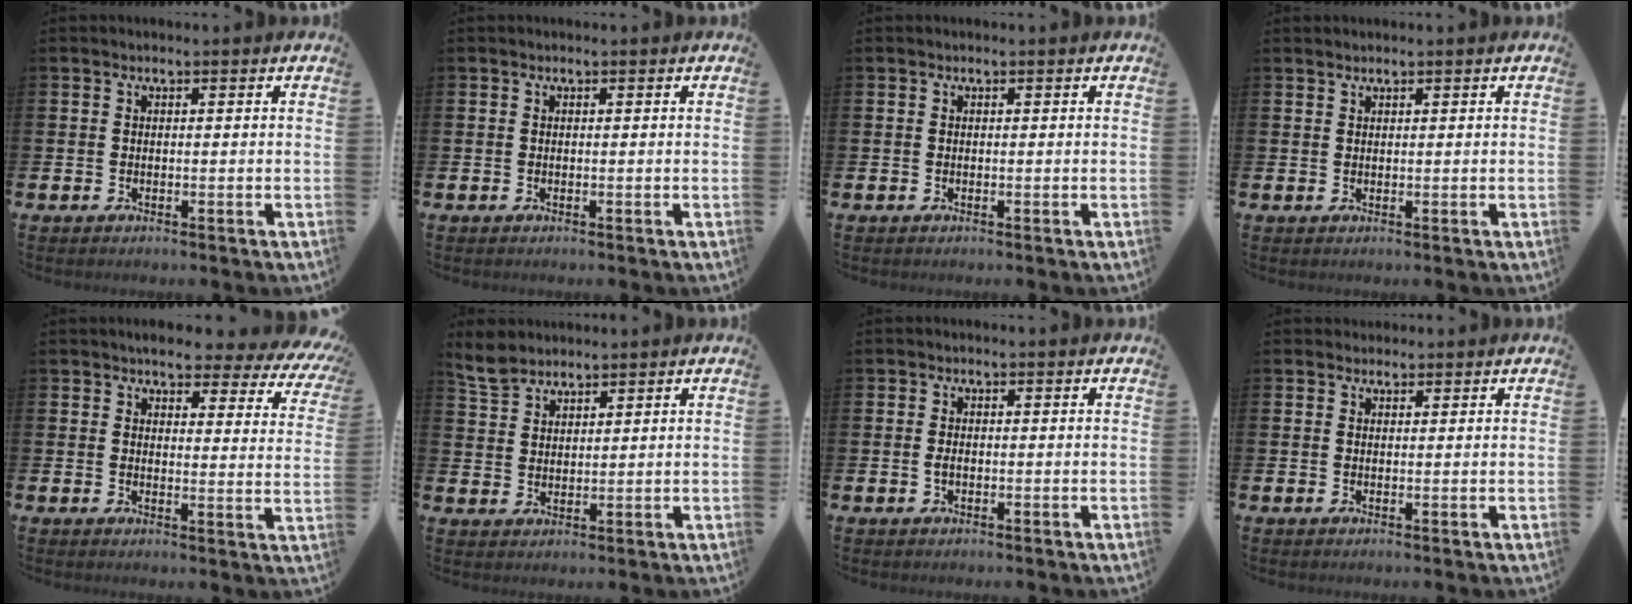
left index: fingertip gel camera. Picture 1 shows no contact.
{"total": 0.0}
{"total": 0.0}
{"total": 0.8, "force": [0.8, 0.1, -0.2], "torque": [0.007, 0.000, 0.014]}
{"total": 4.6, "force": [4.1, 1.6, 1.3], "torque": [-0.031, -0.029, 0.068]}
{"total": 5.0, "force": [4.6, 1.6, 1.1], "torque": [-0.032, -0.016, 0.086]}
{"total": 1.2, "force": [-0.1, 0.7, 0.9], "torque": [-0.021, 0.004, -0.002]}
{"total": 1.4, "force": [1.2, 0.6, -0.2], "torque": [0.014, 0.001, 0.020]}